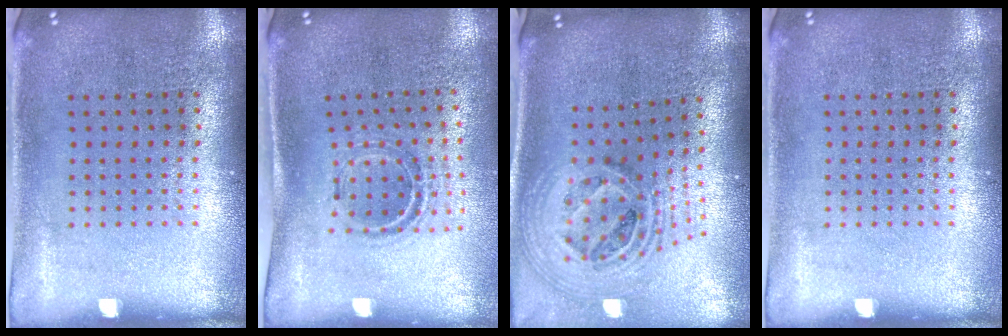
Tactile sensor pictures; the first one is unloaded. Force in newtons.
{"total": 0.9, "press": 0.9, "slide": 0.3}
{"total": 2.2, "press": 1.7, "slide": 1.5}
{"total": 0.0}